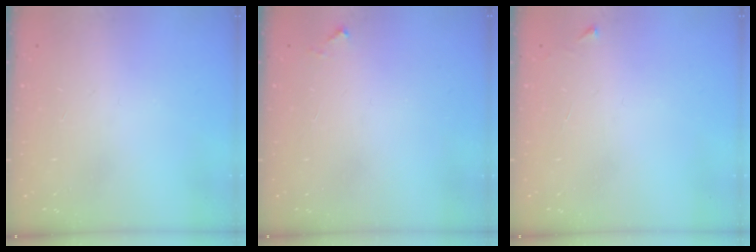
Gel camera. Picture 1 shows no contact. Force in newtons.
{"total": 4.2, "press": 4.2, "slide": 0.1}
{"total": 2.6, "press": 2.6, "slide": 0.3}